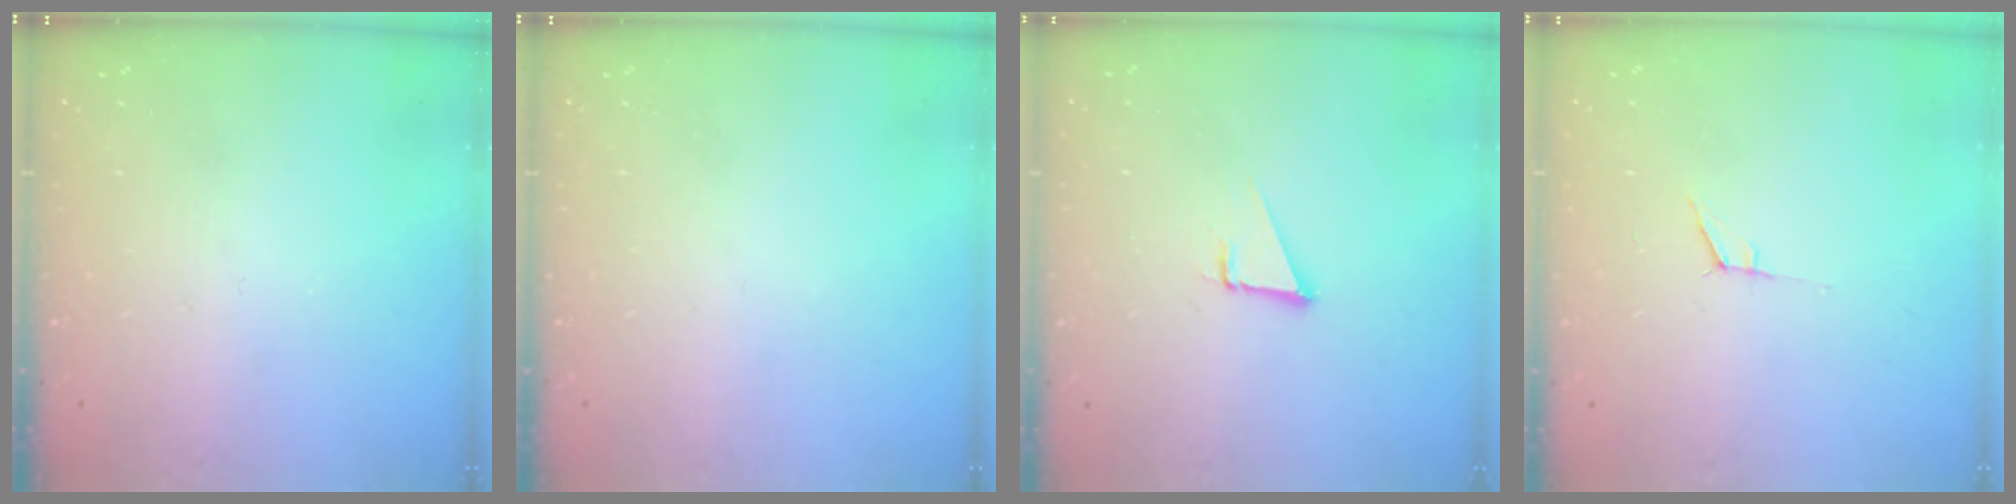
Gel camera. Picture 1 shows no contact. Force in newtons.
{"total": 0.0}
{"total": 1.9, "press": 1.9, "slide": 0.1}
{"total": 5.2, "press": 4.5, "slide": 2.5}